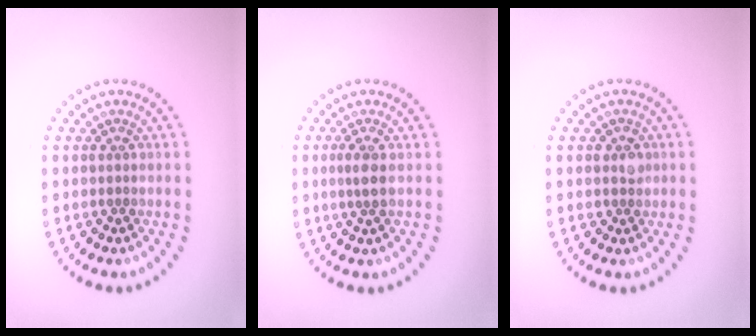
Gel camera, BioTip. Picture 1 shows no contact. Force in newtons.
{"total": 1.7, "press": 1.4, "slide": 1.0}
{"total": 1.4, "press": 1.3, "slide": 0.7}